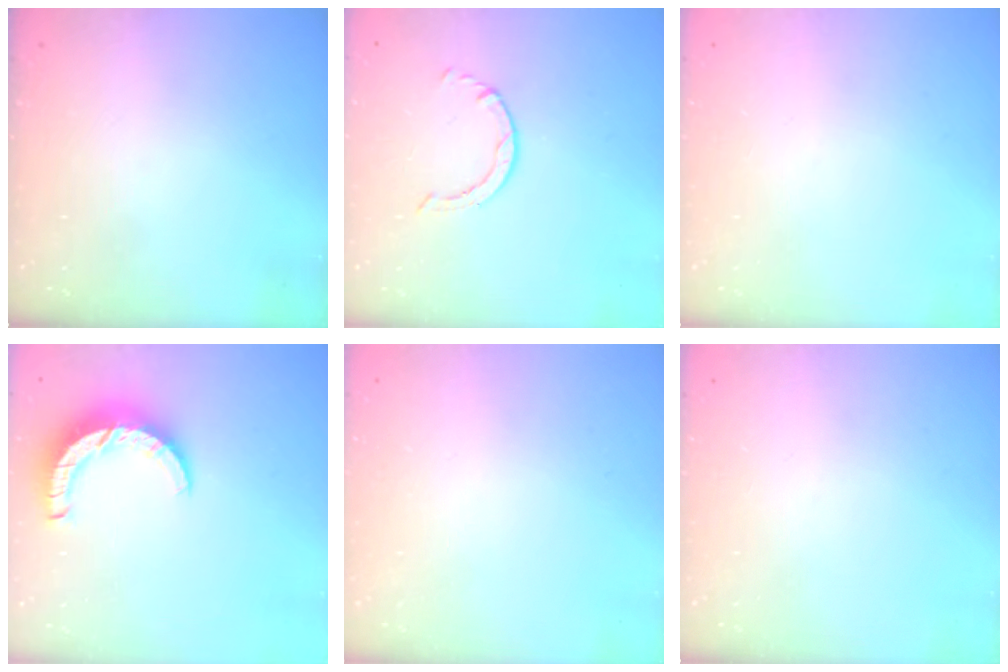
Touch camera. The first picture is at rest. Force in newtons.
{"total": 0.6, "press": 0.6, "slide": 0.1}
{"total": 0.0}
{"total": 8.5, "press": 8.5, "slide": 0.8}
{"total": 2.5, "press": 2.5, "slide": 0.2}
{"total": 0.0}